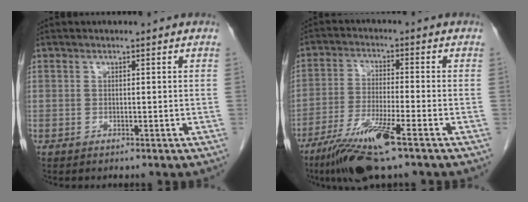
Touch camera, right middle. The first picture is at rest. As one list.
[{"total": 10.4, "force": [-6.3, 0.6, 8.2], "torque": [-0.165, -0.025, -0.114]}]